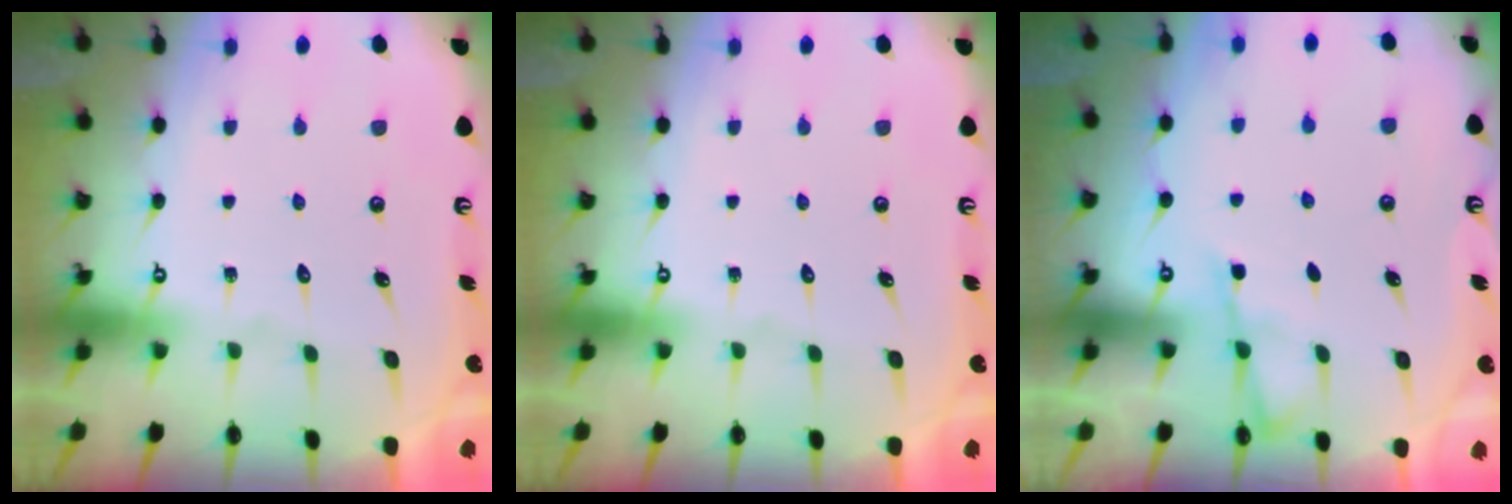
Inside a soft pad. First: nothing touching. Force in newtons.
{"total": 0.0}
{"total": 2.2, "press": 2.2, "slide": 0.3}